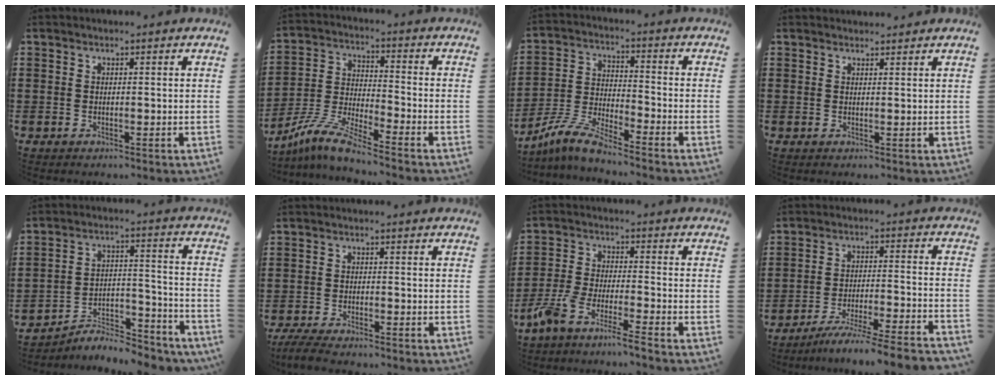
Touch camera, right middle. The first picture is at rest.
{"total": 7.9, "force": [-7.0, 0.1, 3.8], "torque": [-0.104, -0.013, -0.147]}
{"total": 7.5, "force": [-6.6, 0.4, 3.4], "torque": [-0.092, -0.008, -0.136]}
{"total": 1.2, "force": [1.1, 0.3, 0.0], "torque": [0.005, -0.002, 0.020]}
{"total": 7.2, "force": [-6.7, 1.8, 1.9], "torque": [-0.021, 0.018, -0.128]}
{"total": 3.5, "force": [-3.3, 0.3, 1.3], "torque": [-0.035, -0.005, -0.069]}
{"total": 5.9, "force": [-5.4, -0.5, 2.3], "torque": [-0.070, -0.019, -0.110]}
{"total": 7.0, "force": [-6.5, -0.9, 2.6], "torque": [-0.040, -0.010, -0.125]}